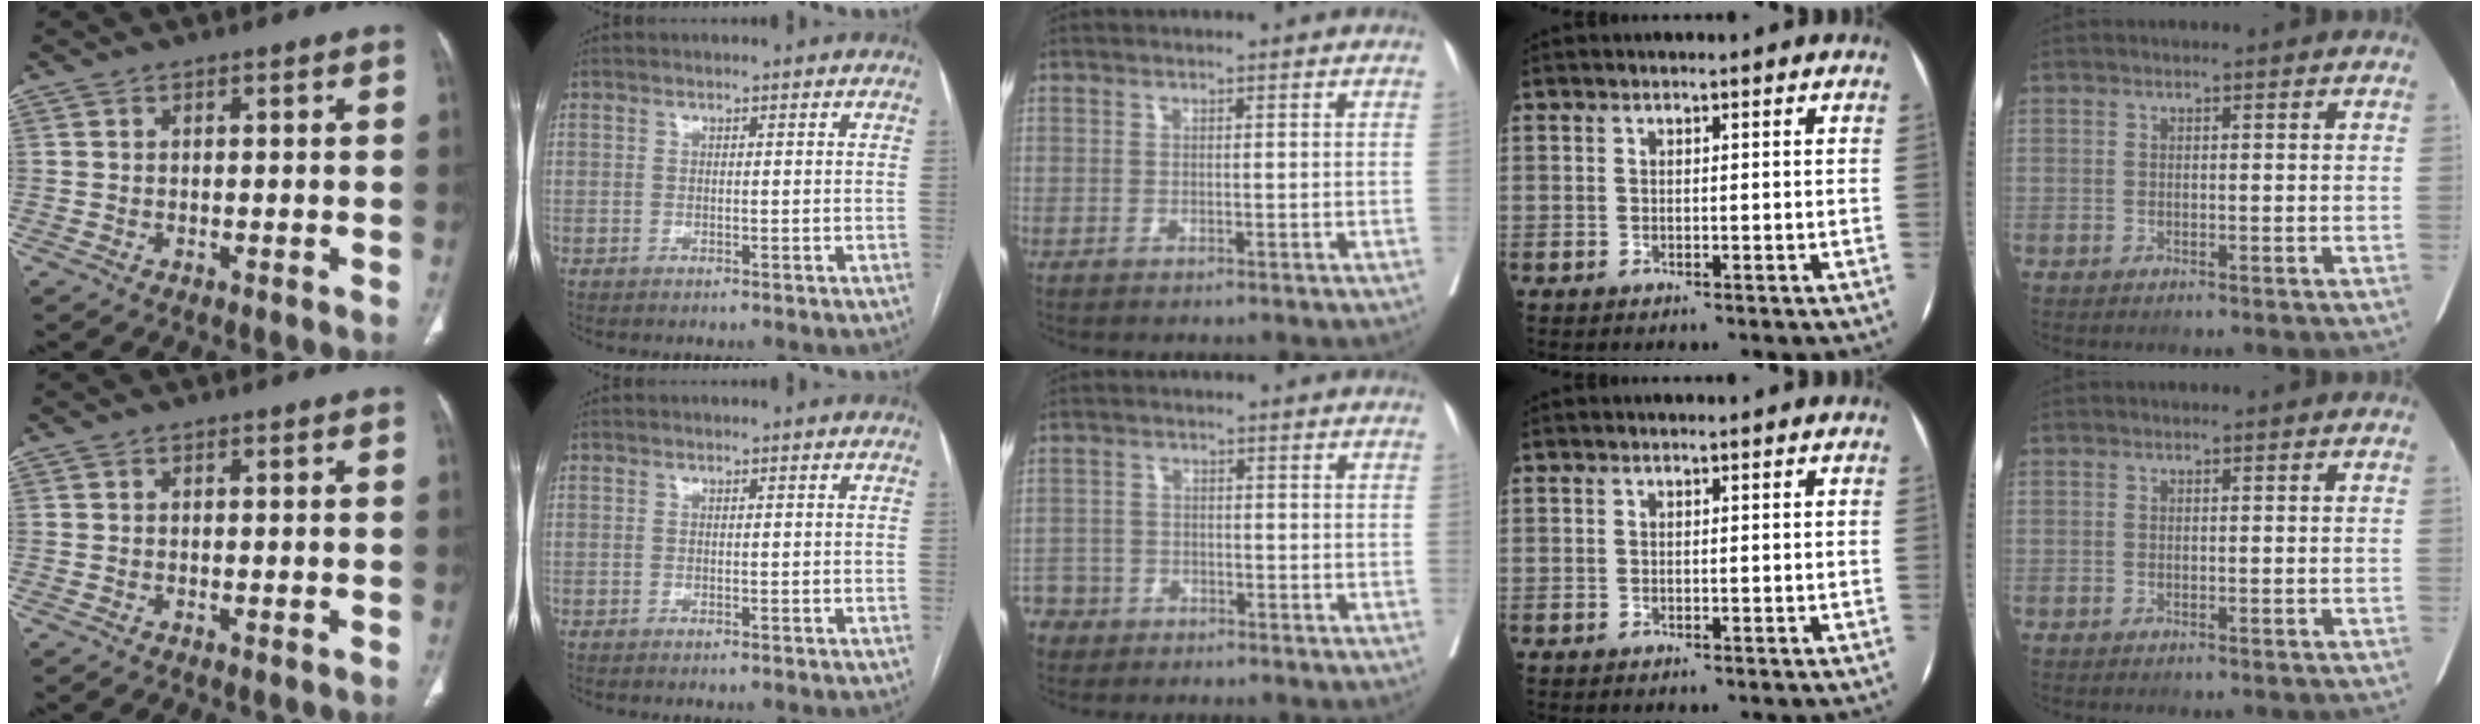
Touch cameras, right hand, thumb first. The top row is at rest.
{"middle": {"total": 4.2, "force": [-3.1, 2.9, -0.5], "torque": [0.010, 0.008, -0.062]}}